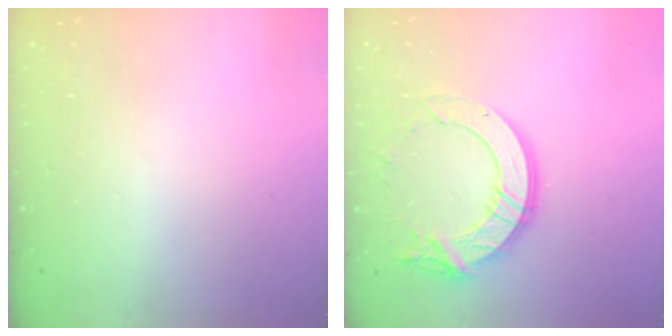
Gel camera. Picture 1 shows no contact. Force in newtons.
{"total": 15.4, "press": 15.3, "slide": 1.3}